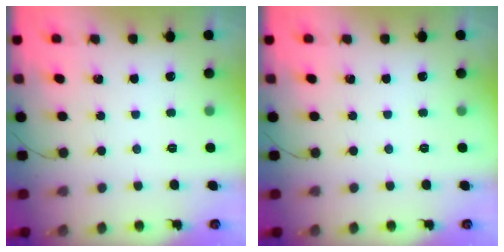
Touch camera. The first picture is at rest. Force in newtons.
{"total": 0.0}